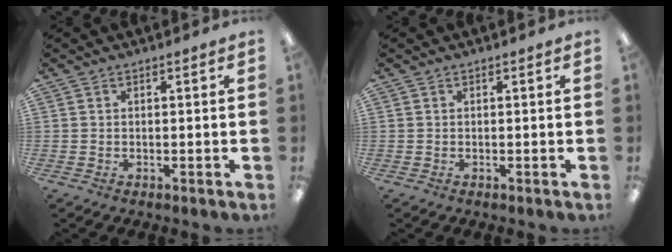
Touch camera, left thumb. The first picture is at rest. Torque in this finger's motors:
{"motor_torque": [-0.10, -0.10, 0.06, 0.00, 0.00]}